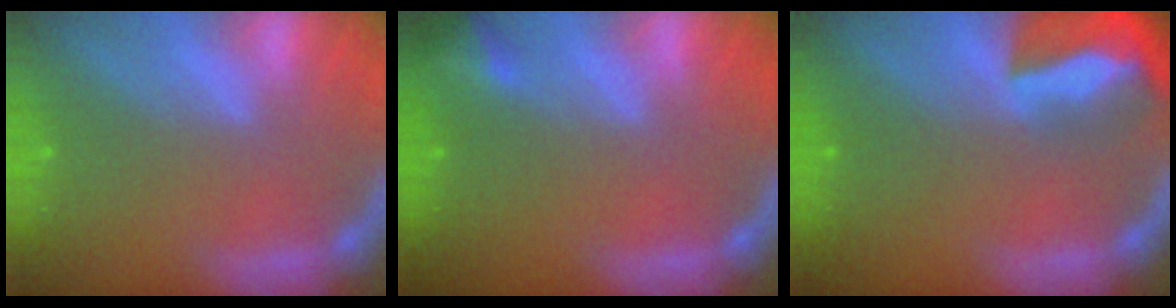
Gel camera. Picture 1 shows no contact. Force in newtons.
{"total": 1.9}
{"total": 10.0}